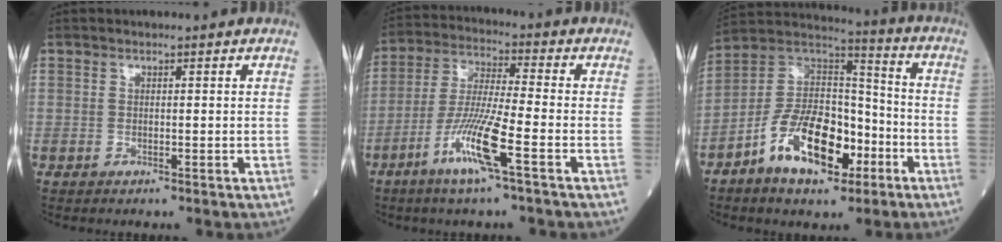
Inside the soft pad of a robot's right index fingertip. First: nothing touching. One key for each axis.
{"total": 10.7, "fx": -5.0, "fy": -0.2, "fz": 9.4, "tx": -0.190, "ty": -0.013, "tz": -0.101}
{"total": 15.2, "fx": -7.2, "fy": 7.1, "fz": 11.4, "tx": -0.221, "ty": 0.017, "tz": -0.125}